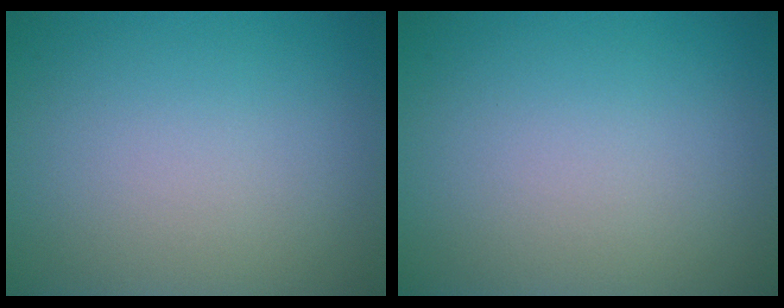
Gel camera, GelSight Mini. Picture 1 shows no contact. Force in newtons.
{"total": 0.0}